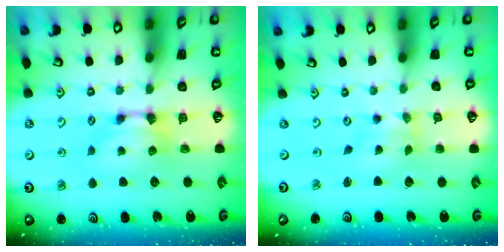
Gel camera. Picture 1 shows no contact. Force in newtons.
{"total": 2.7, "press": 2.5, "slide": 1.0}